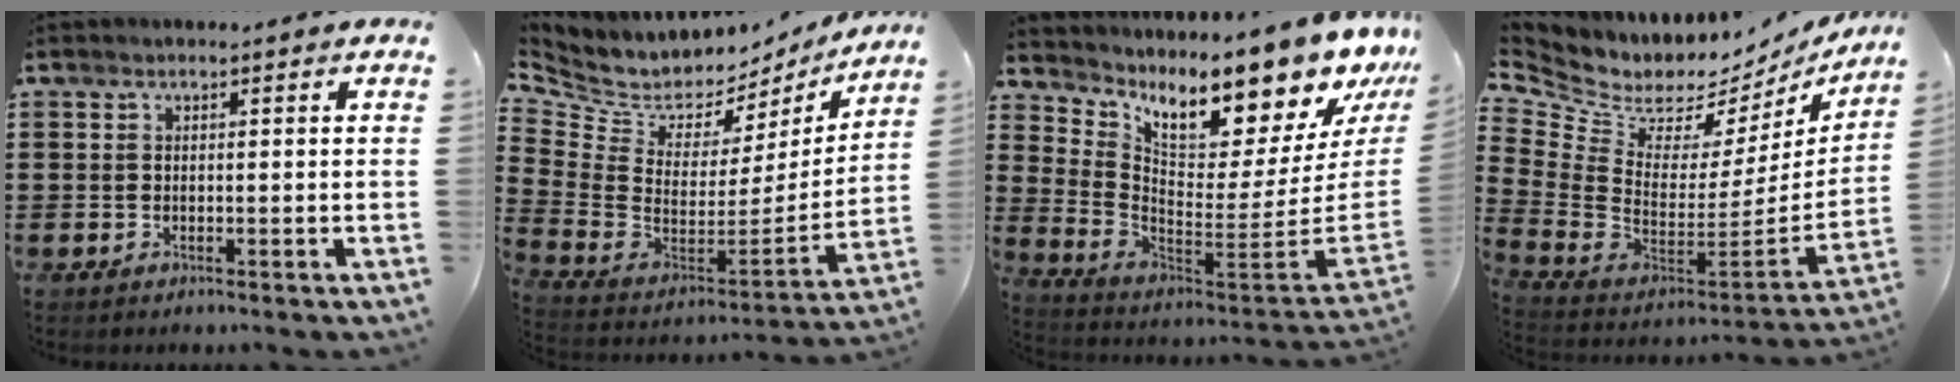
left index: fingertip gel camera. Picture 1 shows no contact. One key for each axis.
{"total": 5.5, "fx": 4.1, "fy": 3.5, "fz": 1.0, "tx": -0.063, "ty": -0.048, "tz": 0.070}
{"total": 11.5, "fx": 9.1, "fy": 2.4, "fz": 6.7, "tx": -0.128, "ty": -0.087, "tz": 0.145}
{"total": 5.0, "fx": 3.9, "fy": 2.9, "fz": 1.4, "tx": -0.069, "ty": -0.054, "tz": 0.062}